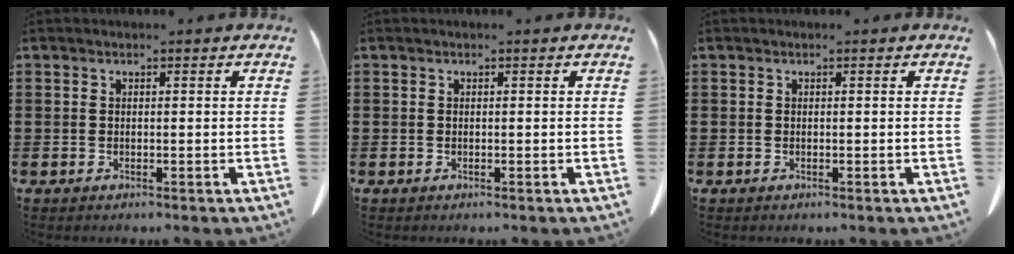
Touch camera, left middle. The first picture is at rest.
{"total": 0.0}
{"total": 0.0}